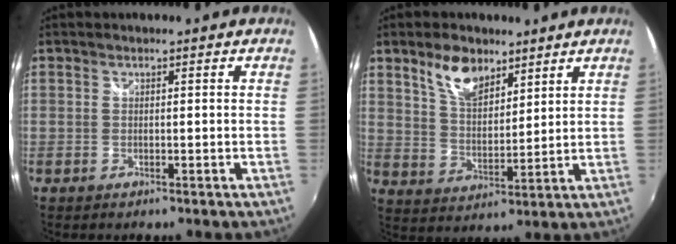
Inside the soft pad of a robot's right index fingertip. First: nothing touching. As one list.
[{"total": 8.7, "force": [5.8, 4.3, 4.9], "torque": [-0.087, 0.010, 0.110]}]